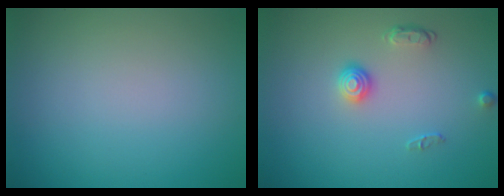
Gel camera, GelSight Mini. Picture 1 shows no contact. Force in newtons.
{"total": 1.7, "press": 1.4, "slide": 1.0}